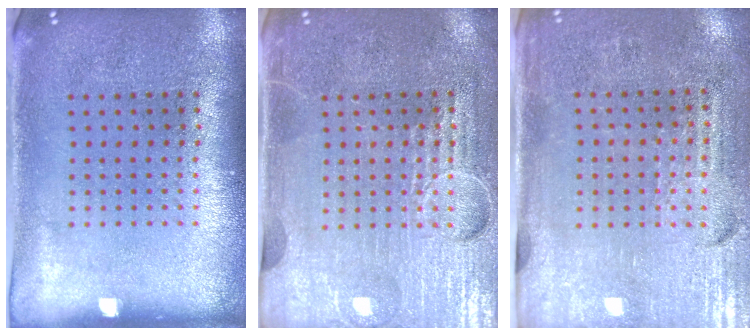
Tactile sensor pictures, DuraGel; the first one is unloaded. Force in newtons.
{"total": 4.2, "press": 4.1, "slide": 1.1}
{"total": 3.4, "press": 3.1, "slide": 1.4}